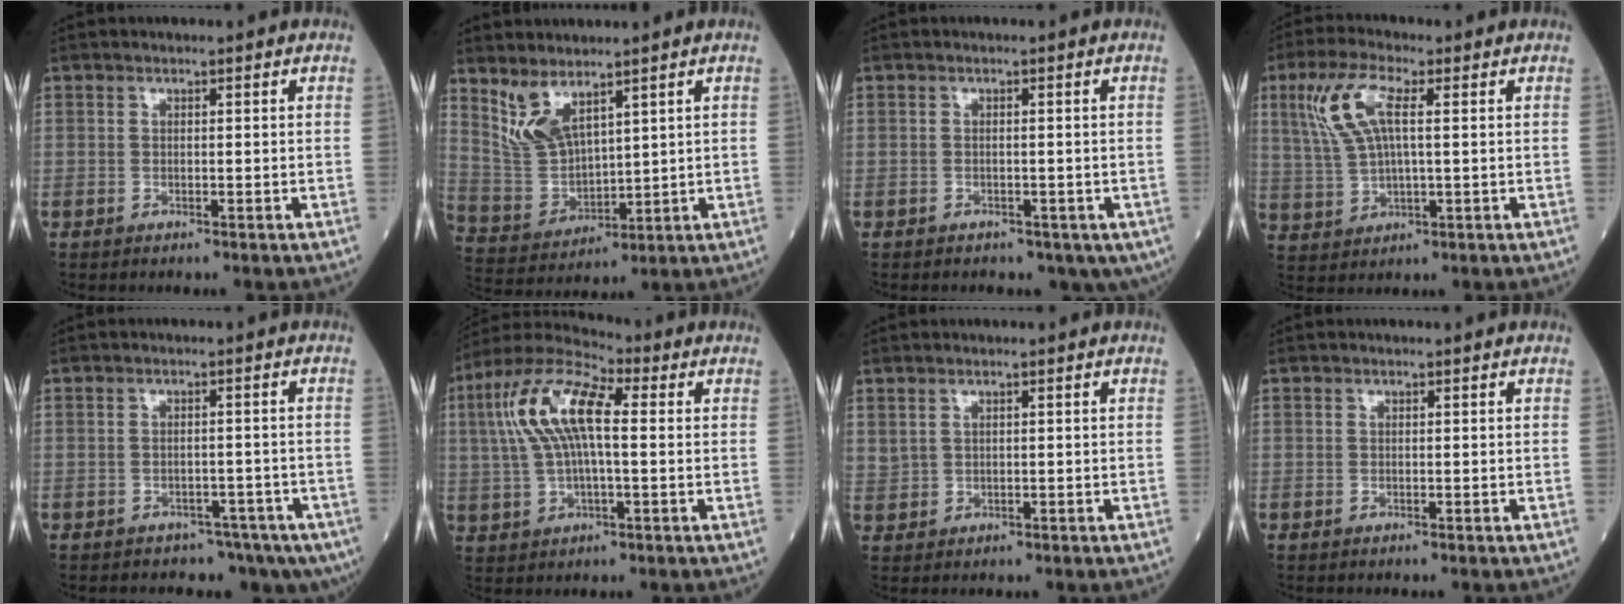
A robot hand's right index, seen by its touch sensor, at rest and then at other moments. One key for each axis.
{"total": 7.4, "fx": 5.2, "fy": 2.5, "fz": 4.6, "tx": -0.102, "ty": -0.007, "tz": 0.126}
{"total": 6.0, "fx": -3.6, "fy": 3.7, "fz": 3.2, "tx": -0.031, "ty": -0.002, "tz": -0.045}
{"total": 8.7, "fx": 2.7, "fy": 2.6, "fz": 7.8, "tx": -0.186, "ty": 0.017, "tz": 0.058}
{"total": 6.1, "fx": -4.5, "fy": 3.5, "fz": 2.0, "tx": -0.010, "ty": 0.013, "tz": -0.060}
{"total": 12.3, "fx": 2.1, "fy": 3.9, "fz": 11.5, "tx": -0.249, "ty": 0.032, "tz": 0.035}
{"total": 2.1, "fx": 1.6, "fy": 1.0, "fz": 1.0, "tx": -0.025, "ty": 0.003, "tz": 0.041}
{"total": 0.0}